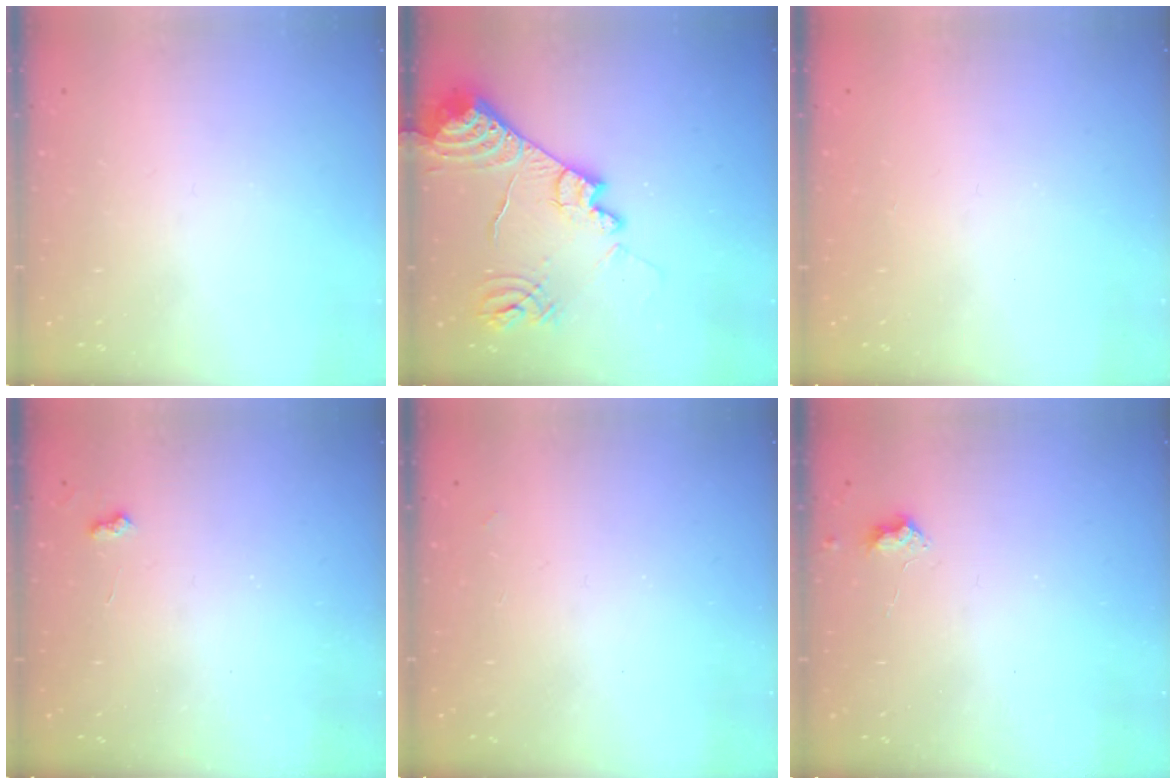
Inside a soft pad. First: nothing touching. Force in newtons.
{"total": 15.7, "press": 15.6, "slide": 1.8}
{"total": 1.4, "press": 1.2, "slide": 0.7}
{"total": 3.7, "press": 3.7, "slide": 0.4}
{"total": 1.1, "press": 1.0, "slide": 0.3}
{"total": 3.2, "press": 3.1, "slide": 0.4}